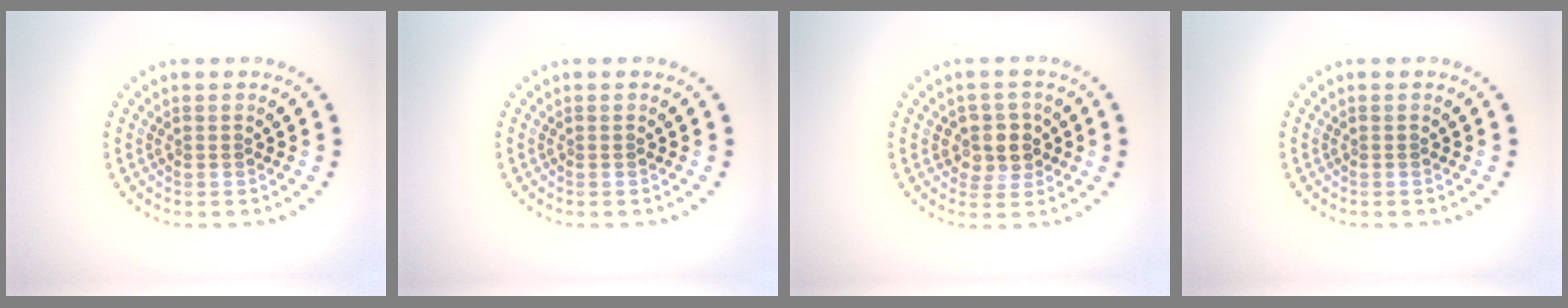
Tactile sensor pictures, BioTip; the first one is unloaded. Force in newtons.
{"total": 0.0}
{"total": 2.8, "press": 2.6, "slide": 1.2}
{"total": 0.0}